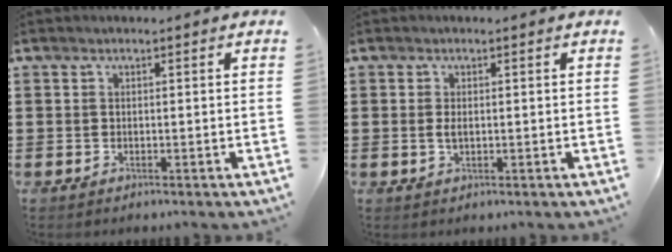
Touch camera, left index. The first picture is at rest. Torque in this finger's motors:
{"motor_torque": [0.36, 0.35, 0.25, 0.02]}